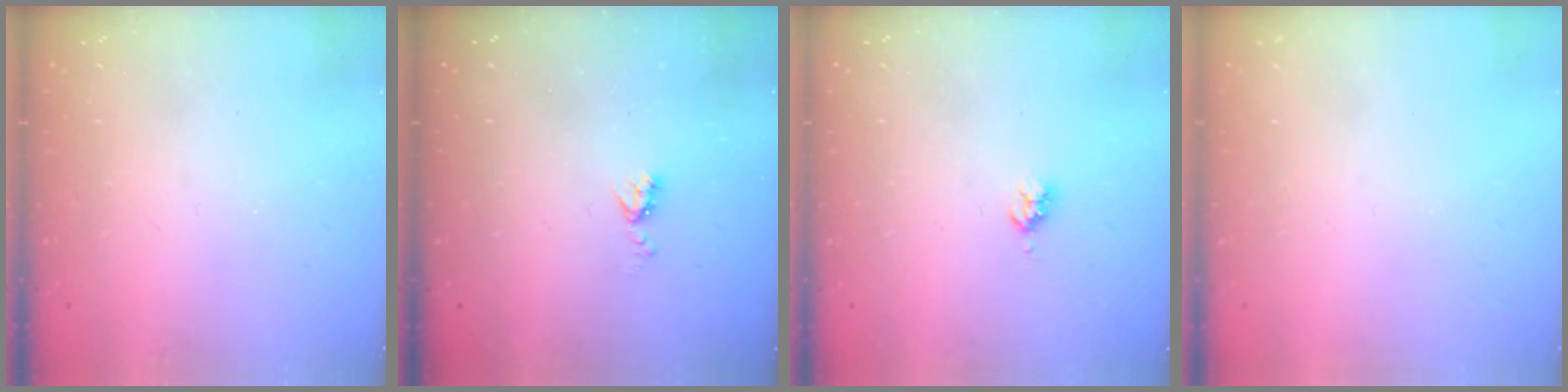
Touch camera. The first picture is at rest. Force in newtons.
{"total": 4.3, "press": 4.3, "slide": 0.7}
{"total": 3.1, "press": 3.0, "slide": 0.4}
{"total": 0.0}